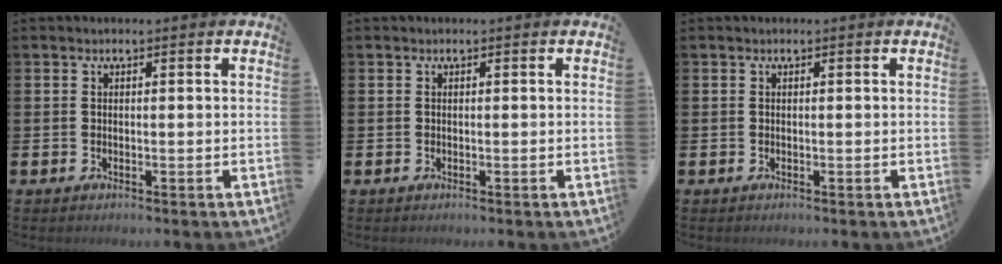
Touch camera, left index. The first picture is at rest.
{"total": 0.0}
{"total": 0.0}